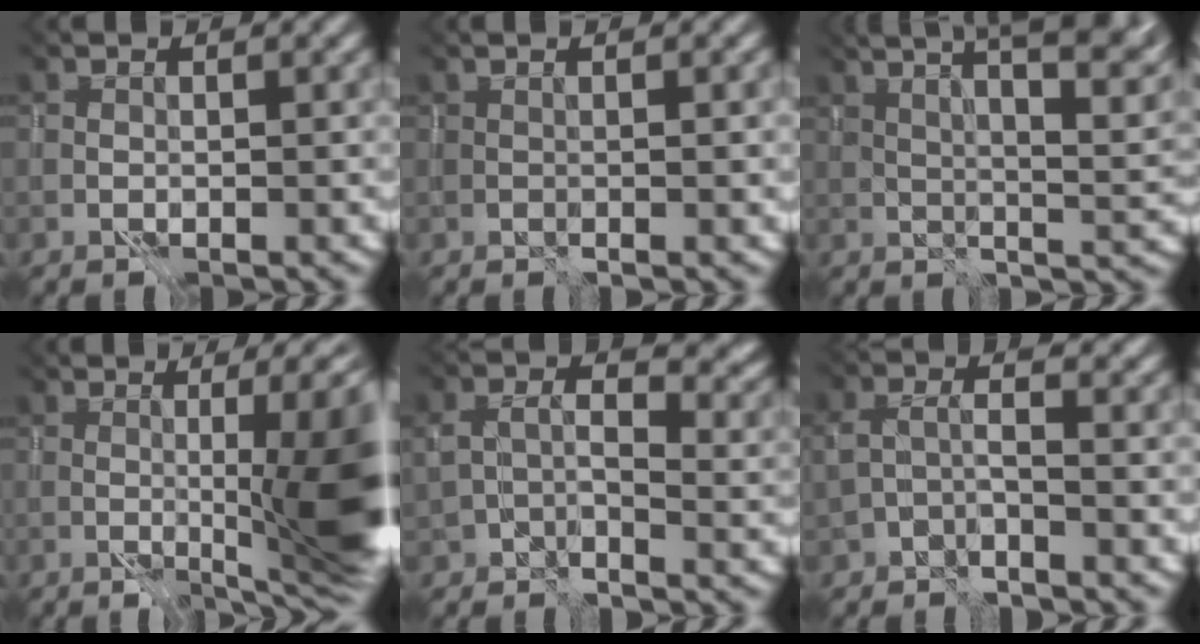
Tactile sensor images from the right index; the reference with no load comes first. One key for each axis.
{"total": 0.6, "fx": 0.5, "fy": 0.0, "fz": 0.3, "tx": -0.007, "ty": -0.003, "tz": 0.005}
{"total": 8.9, "fx": 5.4, "fy": 0.9, "fz": 7.1, "tx": -0.066, "ty": 0.032, "tz": 0.067}
{"total": 10.0, "fx": -1.2, "fy": 1.6, "fz": 9.8, "tx": -0.117, "ty": -0.004, "tz": -0.006}
{"total": 4.9, "fx": 0.1, "fy": 3.0, "fz": 3.9, "tx": -0.055, "ty": -0.011, "tz": 0.011}
{"total": 1.9, "fx": -1.6, "fy": -0.2, "fz": 1.0, "tx": -0.025, "ty": 0.001, "tz": -0.023}